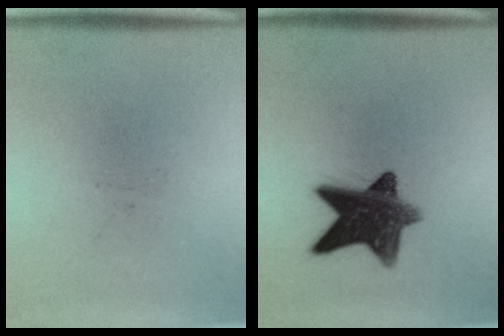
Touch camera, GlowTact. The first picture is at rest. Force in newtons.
{"total": 11.5}